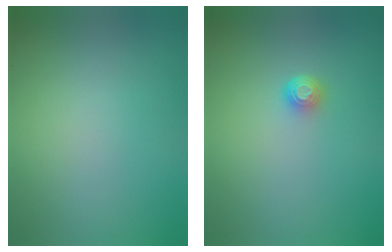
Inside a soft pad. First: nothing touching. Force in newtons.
{"total": 1.5, "press": 1.1, "slide": 1.0}